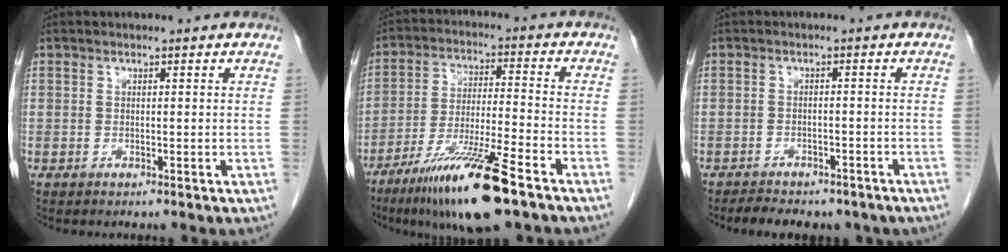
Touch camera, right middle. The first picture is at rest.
{"total": 14.4, "force": [-9.3, 0.7, 11.0], "torque": [-0.214, -0.036, -0.166]}
{"total": 9.8, "force": [-8.1, 3.8, 4.0], "torque": [-0.066, 0.008, -0.095]}